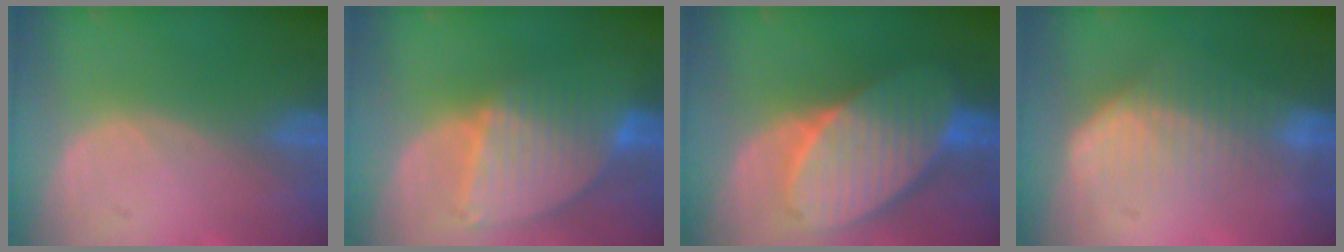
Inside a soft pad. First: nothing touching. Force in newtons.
{"total": 8.5, "press": 7.5, "slide": 4.0}
{"total": 10.6, "press": 10.6, "slide": 0.7}
{"total": 7.5, "press": 6.3, "slide": 4.0}